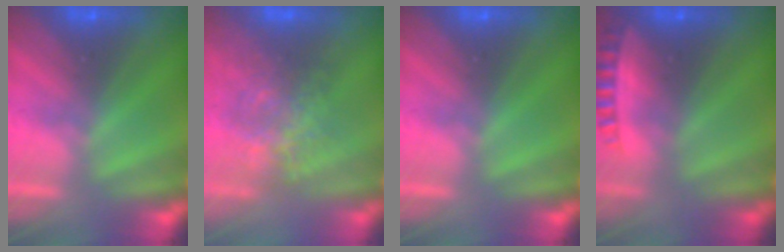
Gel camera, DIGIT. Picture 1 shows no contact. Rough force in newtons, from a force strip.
{"total": 3.5}
{"total": 0.0}
{"total": 2.9}